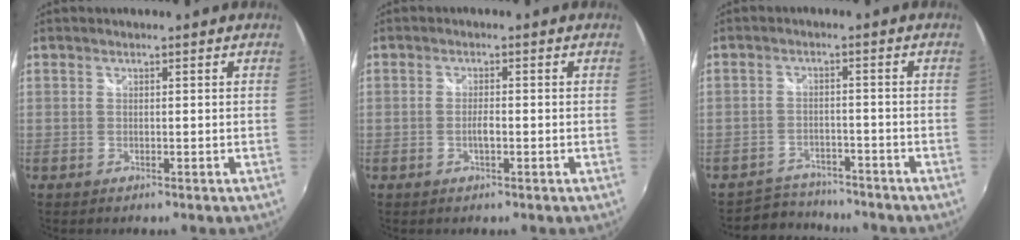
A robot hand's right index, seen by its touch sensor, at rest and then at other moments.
{"total": 1.8, "force": [-0.6, 0.4, 1.7], "torque": [-0.034, 0.003, -0.010]}
{"total": 6.4, "force": [-5.9, 2.5, 0.2], "torque": [-0.024, 0.010, -0.090]}